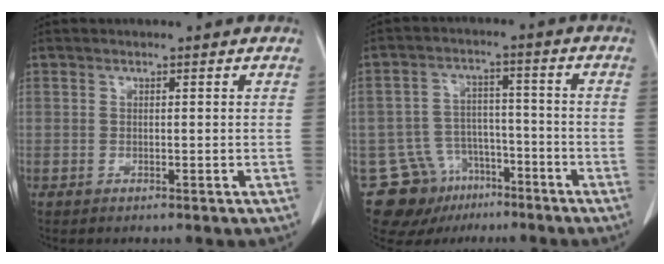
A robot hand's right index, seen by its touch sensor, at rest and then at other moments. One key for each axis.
{"total": 12.1, "fx": -7.8, "fy": 8.8, "fz": 2.8, "tx": -0.058, "ty": 0.038, "tz": -0.118}